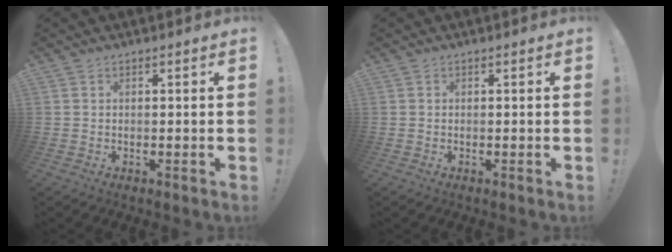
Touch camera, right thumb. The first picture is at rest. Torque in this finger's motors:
{"motor_torque": [0.00, -0.10, 0.34, -0.27, -0.02]}